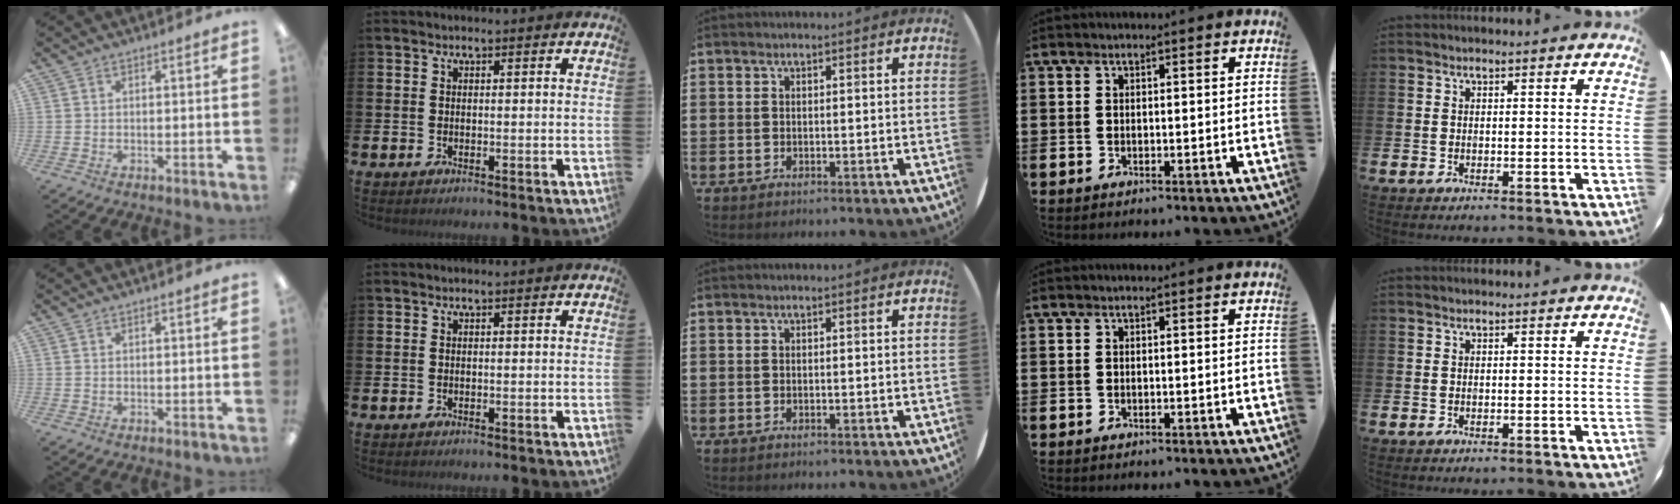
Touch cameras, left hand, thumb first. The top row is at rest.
{}